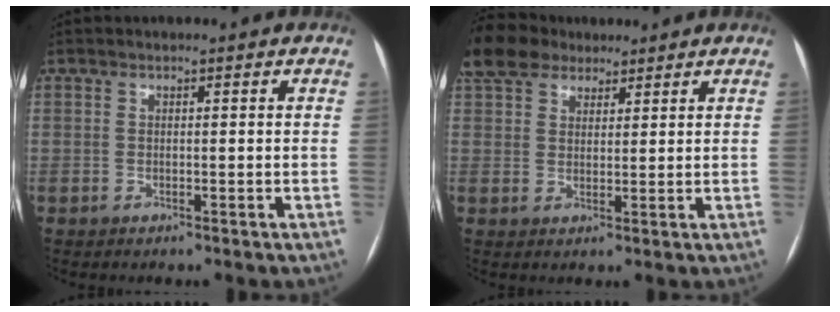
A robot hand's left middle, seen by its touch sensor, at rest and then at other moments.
{"total": 9.1, "force": [7.1, 4.9, 3.0], "torque": [-0.065, 0.036, 0.133]}